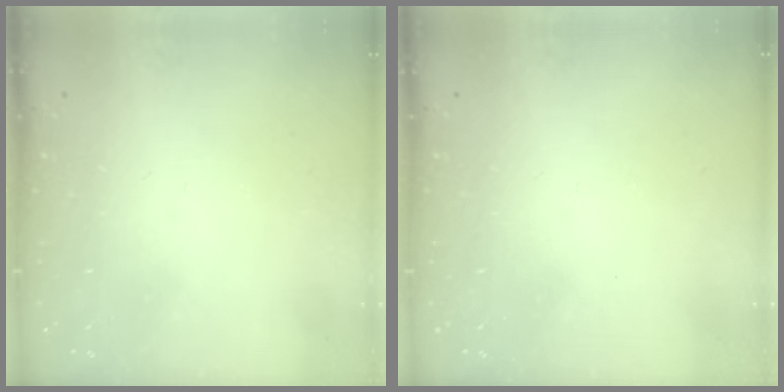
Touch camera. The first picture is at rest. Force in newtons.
{"total": 1.8, "press": 1.8, "slide": 0.4}